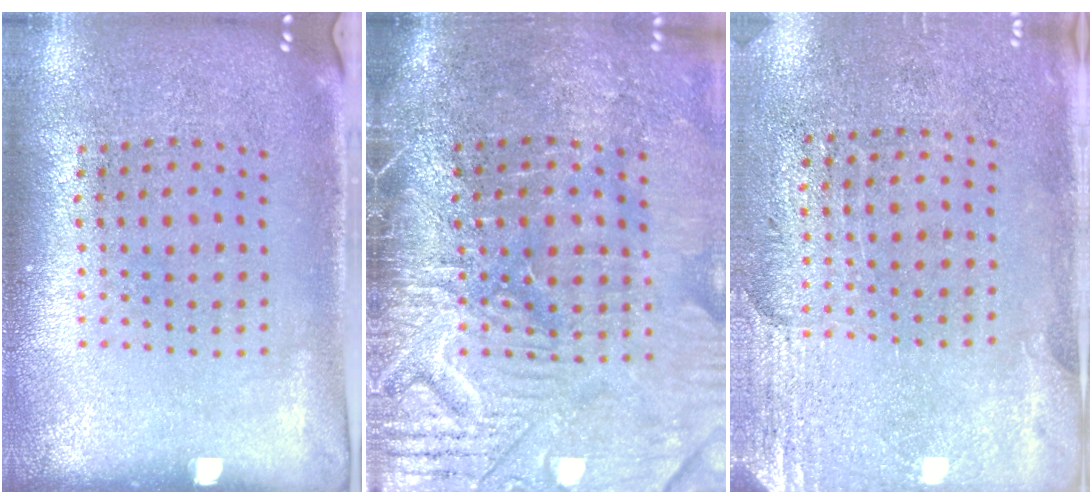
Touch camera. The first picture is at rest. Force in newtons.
{"total": 4.6, "press": 4.0, "slide": 2.2}
{"total": 2.7, "press": 2.3, "slide": 1.4}